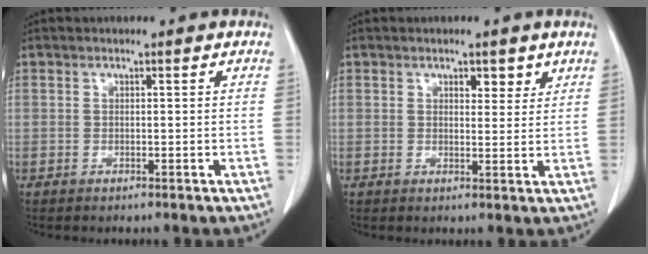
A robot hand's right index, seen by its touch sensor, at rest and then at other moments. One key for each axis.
{"total": 2.6, "fx": 1.8, "fy": 1.3, "fz": 1.5, "tx": -0.017, "ty": -0.004, "tz": 0.027}